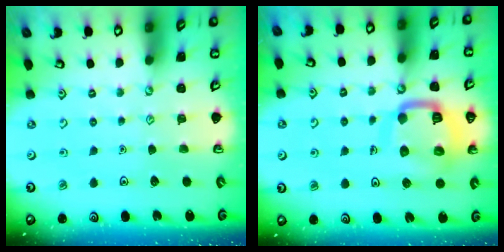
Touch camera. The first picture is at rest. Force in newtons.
{"total": 13.8, "press": 13.8, "slide": 1.5}